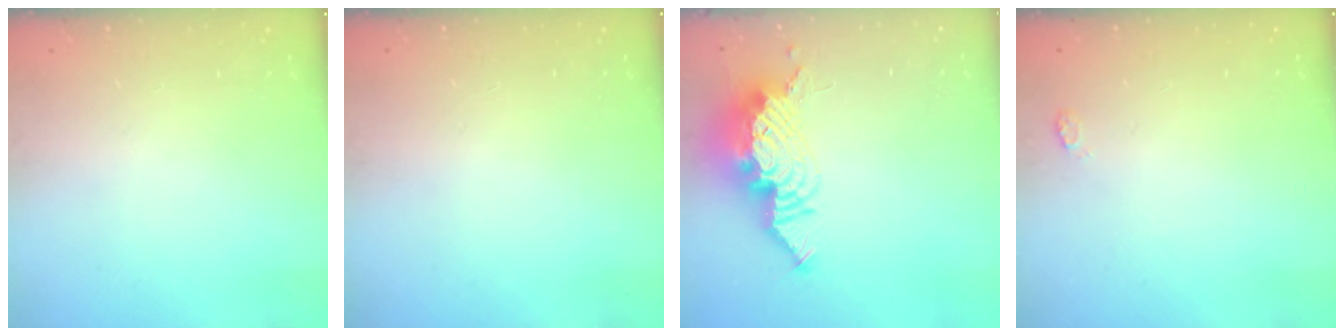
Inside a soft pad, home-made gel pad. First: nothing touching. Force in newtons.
{"total": 1.2, "press": 1.1, "slide": 0.2}
{"total": 21.4, "press": 18.4, "slide": 10.8}
{"total": 3.6, "press": 3.6, "slide": 0.6}